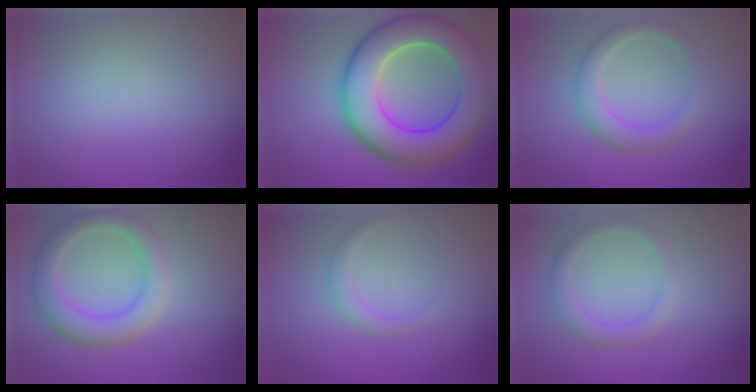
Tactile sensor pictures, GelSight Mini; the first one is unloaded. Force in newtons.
{"total": 11.4, "press": 11.4, "slide": 0.5}
{"total": 3.0, "press": 3.0, "slide": 0.2}
{"total": 4.3, "press": 4.3, "slide": 0.3}
{"total": 1.2, "press": 1.2, "slide": 0.1}
{"total": 1.9, "press": 1.9, "slide": 0.1}